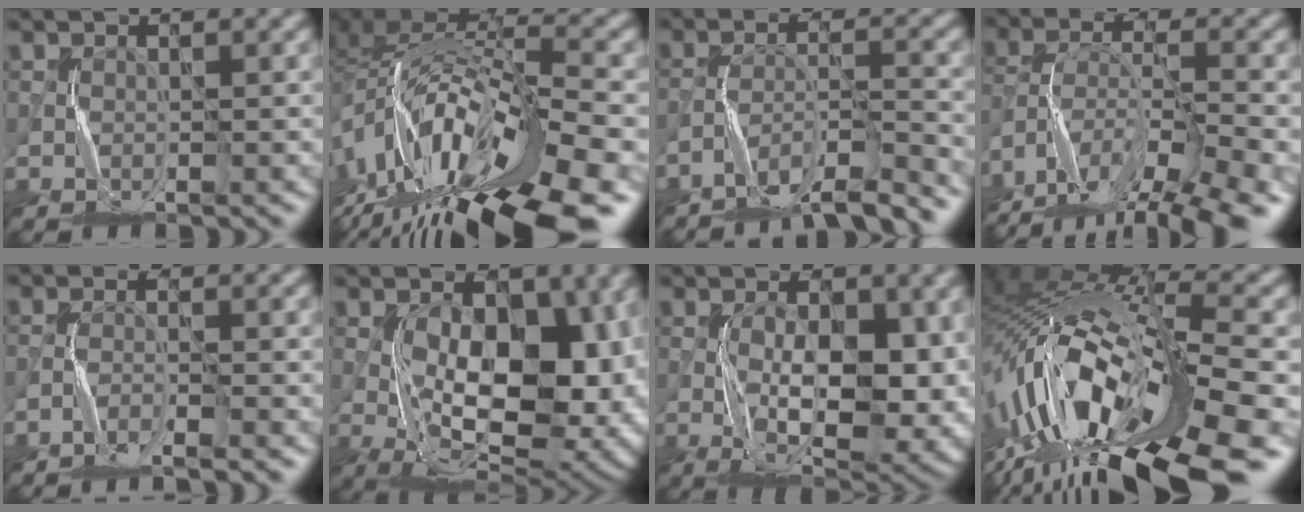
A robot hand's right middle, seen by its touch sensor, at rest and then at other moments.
{"total": 15.2, "force": [-7.4, 6.1, 11.8], "torque": [-0.237, -0.006, -0.117]}
{"total": 6.8, "force": [-5.9, 1.2, 3.1], "torque": [-0.056, -0.001, -0.101]}
{"total": 14.5, "force": [-10.8, 5.1, 8.2], "torque": [-0.139, 0.003, -0.143]}
{"total": 1.7, "force": [-1.5, -0.2, 0.8], "torque": [-0.017, 0.001, -0.038]}
{"total": 13.8, "force": [-0.9, 7.7, 11.3], "torque": [-0.164, -0.007, -0.010]}
{"total": 12.7, "force": [-1.9, 6.0, 11.0], "torque": [-0.177, -0.015, -0.015]}
{"total": 16.6, "force": [-7.0, 6.1, 13.8], "torque": [-0.269, 0.002, -0.116]}